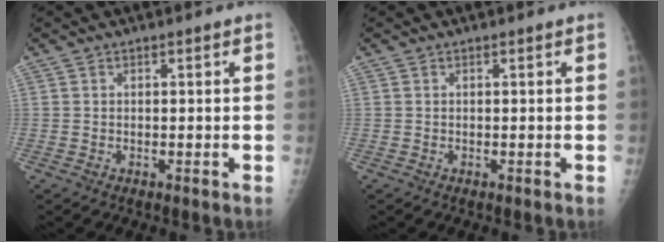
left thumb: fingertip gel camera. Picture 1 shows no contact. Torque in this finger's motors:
{"motor_torque": [0.00, 0.00, 0.00, 0.00, 0.00]}